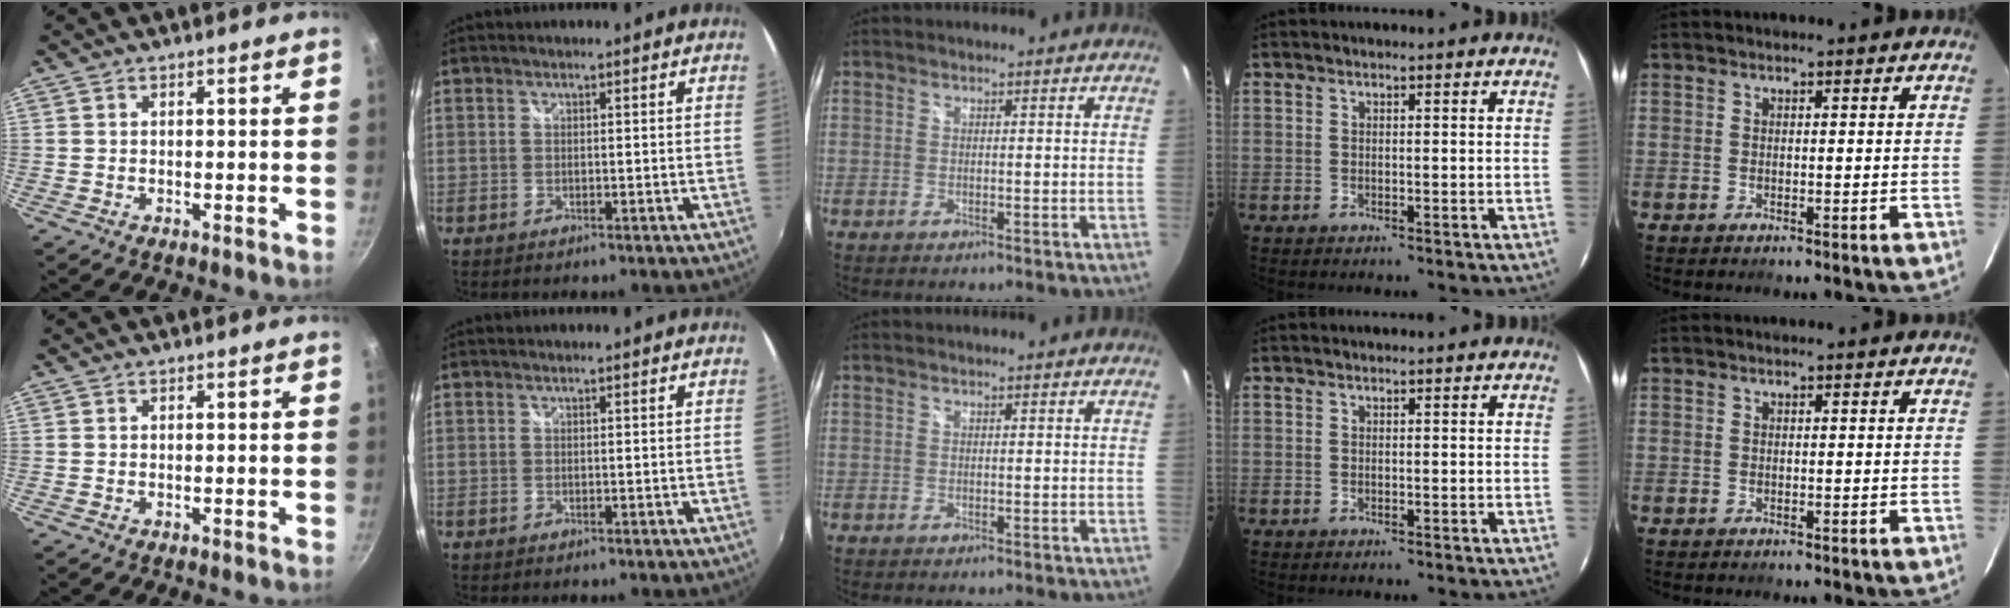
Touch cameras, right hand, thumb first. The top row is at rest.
{}